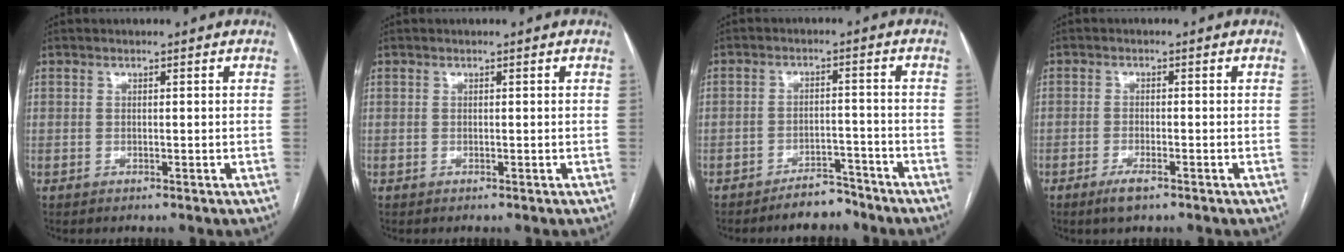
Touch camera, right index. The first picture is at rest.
{"total": 0.0}
{"total": 4.9, "force": [-4.4, 1.9, 1.2], "torque": [-0.013, 0.006, -0.067]}
{"total": 3.0, "force": [-2.0, 0.7, 2.1], "torque": [-0.044, -0.002, -0.035]}